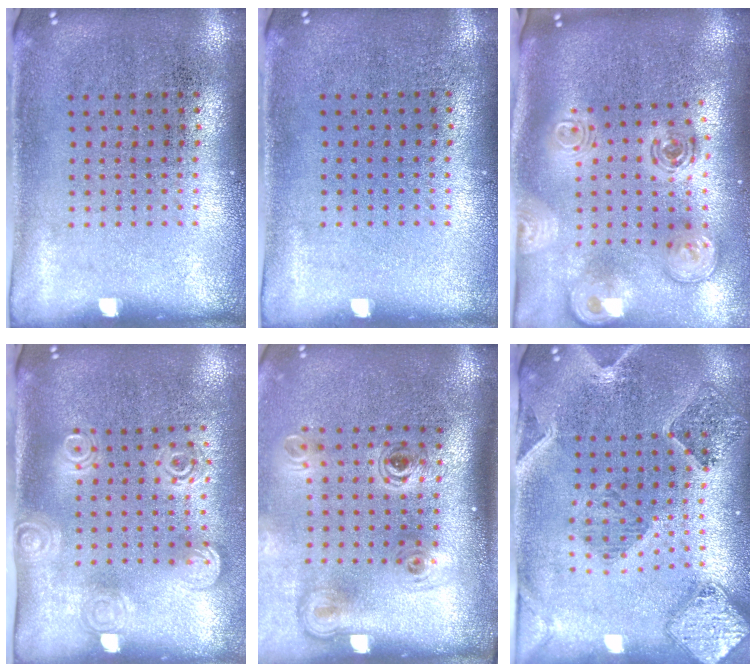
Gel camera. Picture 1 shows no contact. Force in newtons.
{"total": 0.0}
{"total": 2.8, "press": 2.0, "slide": 2.0}
{"total": 1.7, "press": 1.3, "slide": 1.1}
{"total": 2.2, "press": 1.5, "slide": 1.6}
{"total": 1.4, "press": 1.4, "slide": 0.4}